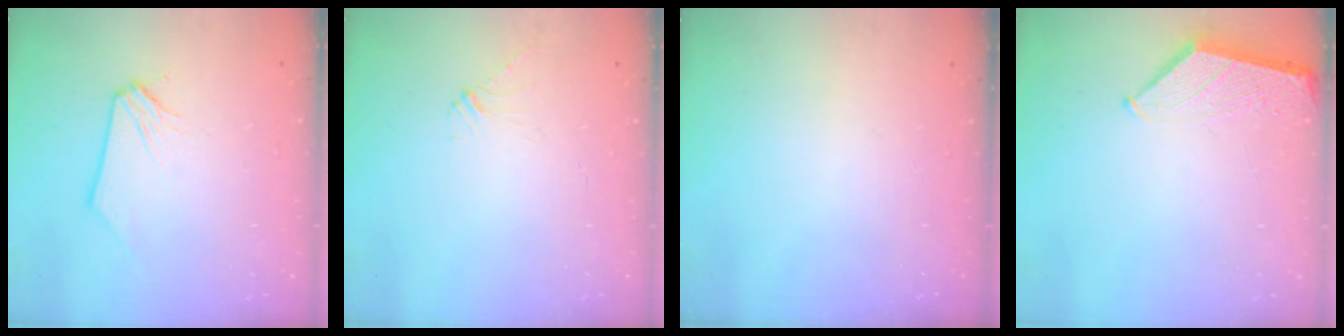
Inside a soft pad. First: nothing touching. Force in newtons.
{"total": 3.3, "press": 3.3, "slide": 0.6}
{"total": 0.0}
{"total": 1.5, "press": 1.4, "slide": 0.2}